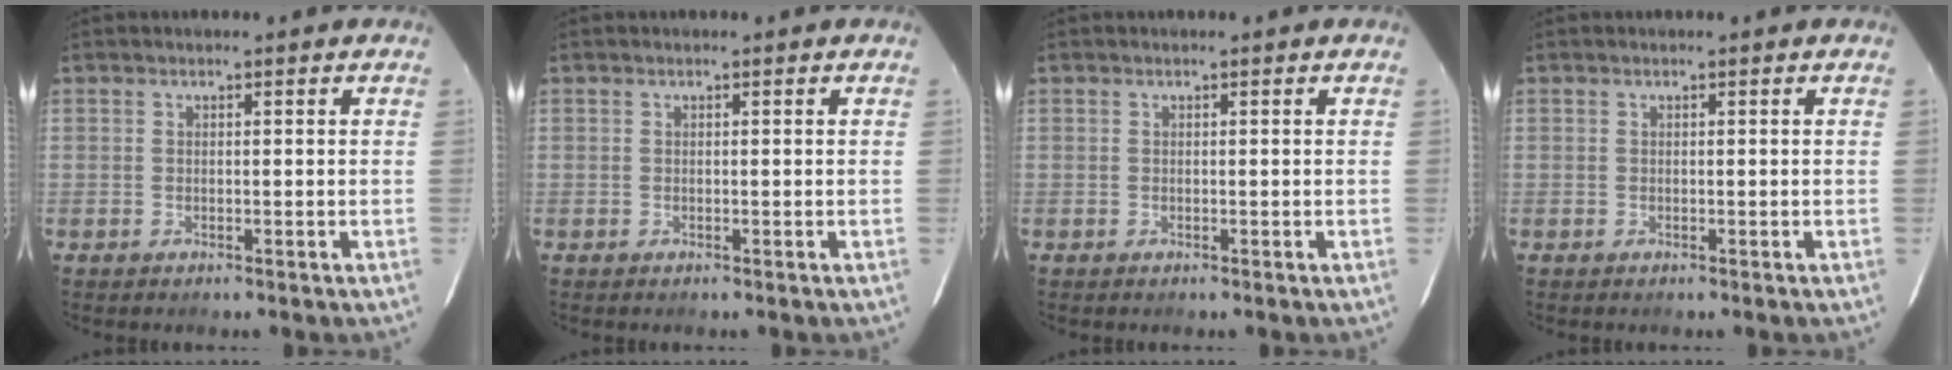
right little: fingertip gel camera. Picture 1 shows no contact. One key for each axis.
{"total": 0.0}
{"total": 0.0}
{"total": 0.0}